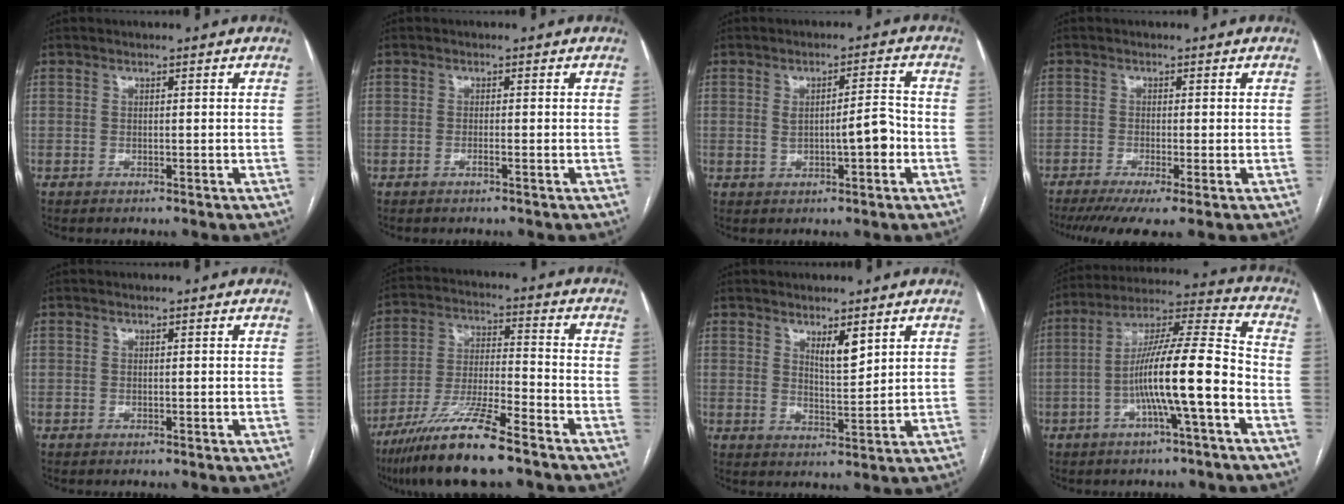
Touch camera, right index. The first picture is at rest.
{"total": 0.8, "force": [-0.5, -0.1, 0.7], "torque": [-0.015, 0.000, -0.007]}
{"total": 5.2, "force": [-0.7, 1.1, 5.0], "torque": [-0.081, 0.012, -0.004]}
{"total": 6.6, "force": [-4.3, 0.6, 5.0], "torque": [-0.079, -0.015, -0.073]}
{"total": 0.0}
{"total": 14.4, "force": [-10.2, 1.2, 10.0], "torque": [-0.199, -0.027, -0.185]}
{"total": 3.9, "force": [2.4, 0.8, 3.0], "torque": [-0.053, -0.009, 0.046]}
{"total": 14.5, "force": [-4.3, 0.5, 13.9], "torque": [-0.242, 0.019, -0.078]}